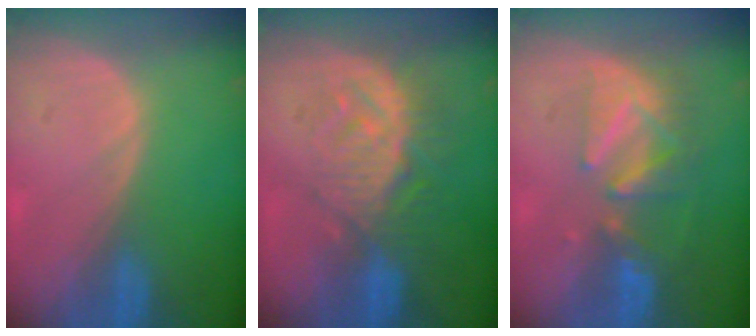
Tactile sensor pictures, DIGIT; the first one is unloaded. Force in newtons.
{"total": 9.3, "press": 8.6, "slide": 3.6}
{"total": 8.2, "press": 7.4, "slide": 3.6}